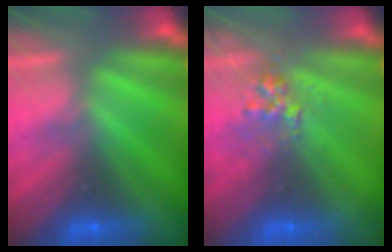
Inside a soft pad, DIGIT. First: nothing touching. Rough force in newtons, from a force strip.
{"total": 2.7}